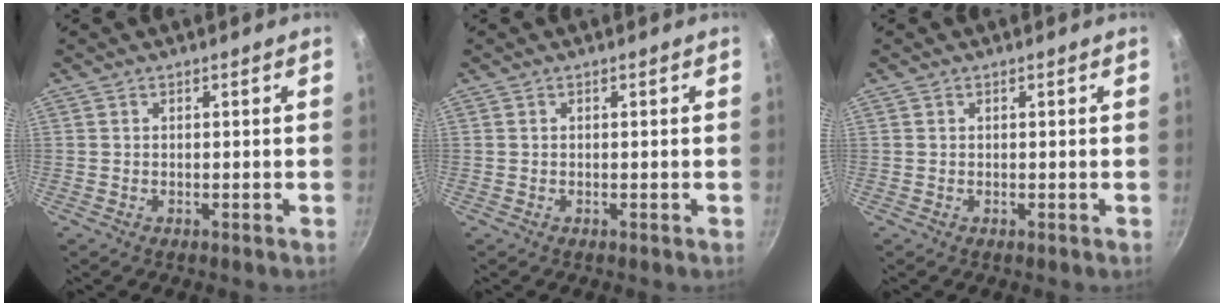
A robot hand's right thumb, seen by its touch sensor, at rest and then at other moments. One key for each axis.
{"total": 0.0}
{"total": 0.0}